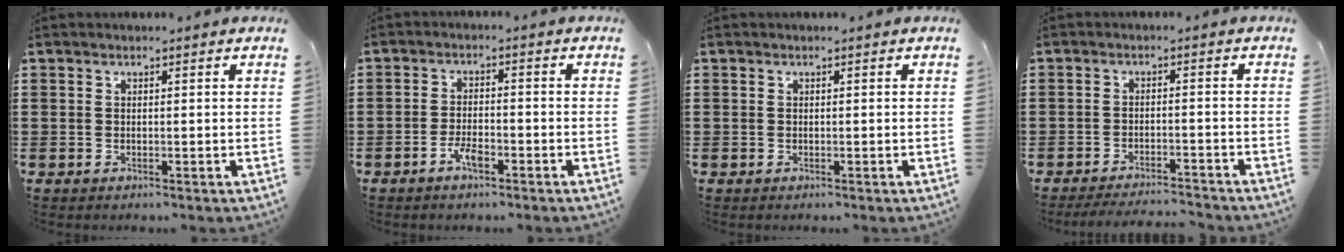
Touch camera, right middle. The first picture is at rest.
{"total": 3.3, "force": [-2.0, 1.0, 2.5], "torque": [-0.056, -0.001, -0.041]}
{"total": 0.0}
{"total": 3.4, "force": [-3.3, 0.1, 0.7], "torque": [-0.013, 0.002, -0.067]}